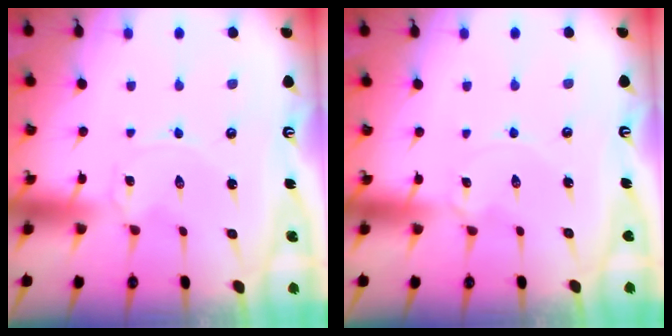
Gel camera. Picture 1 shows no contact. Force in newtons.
{"total": 0.8, "press": 0.8, "slide": 0.0}